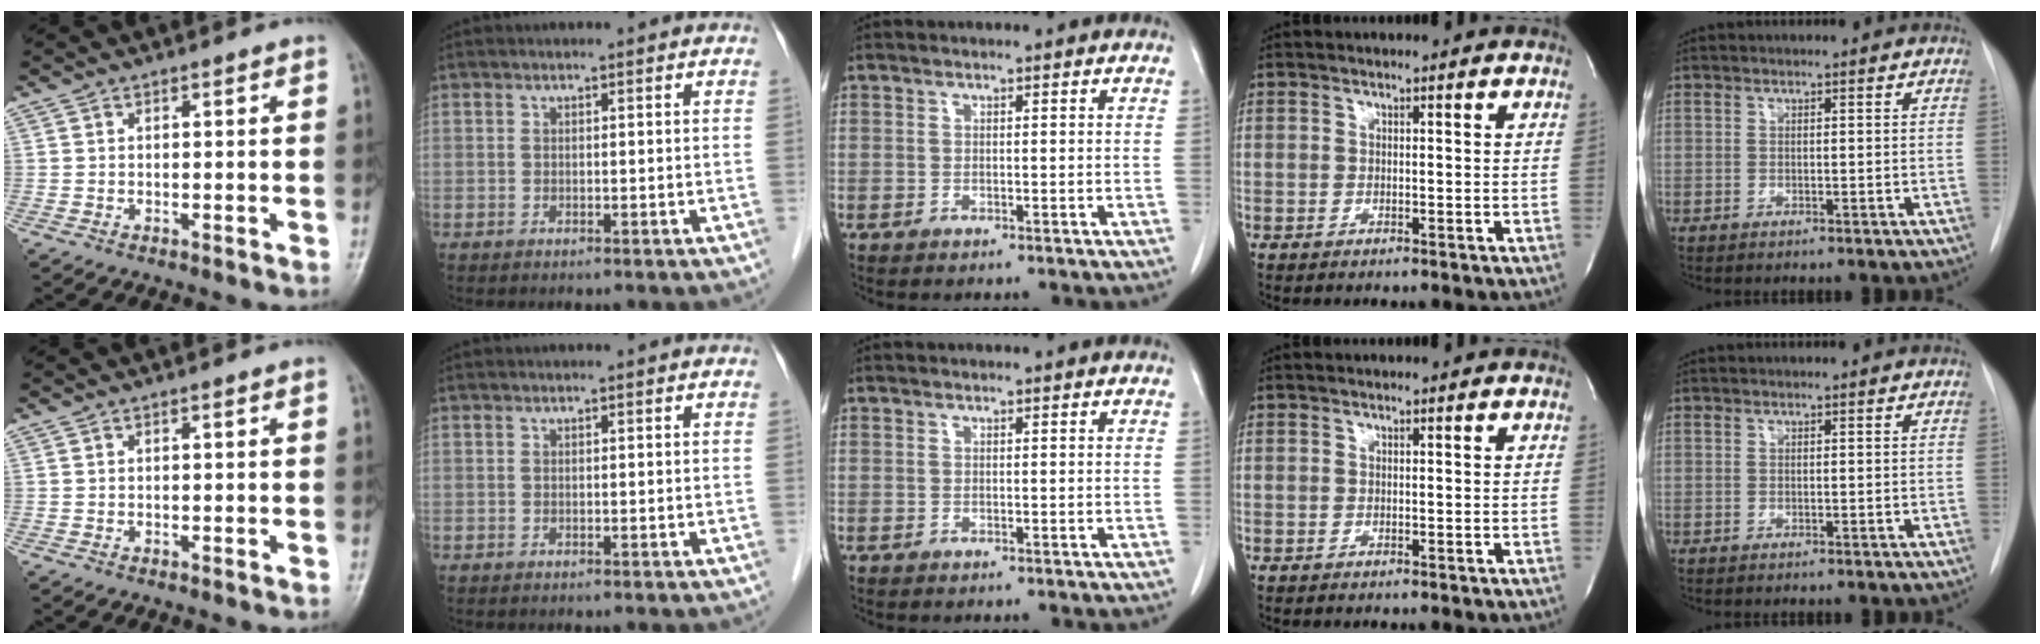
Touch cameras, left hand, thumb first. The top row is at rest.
{}